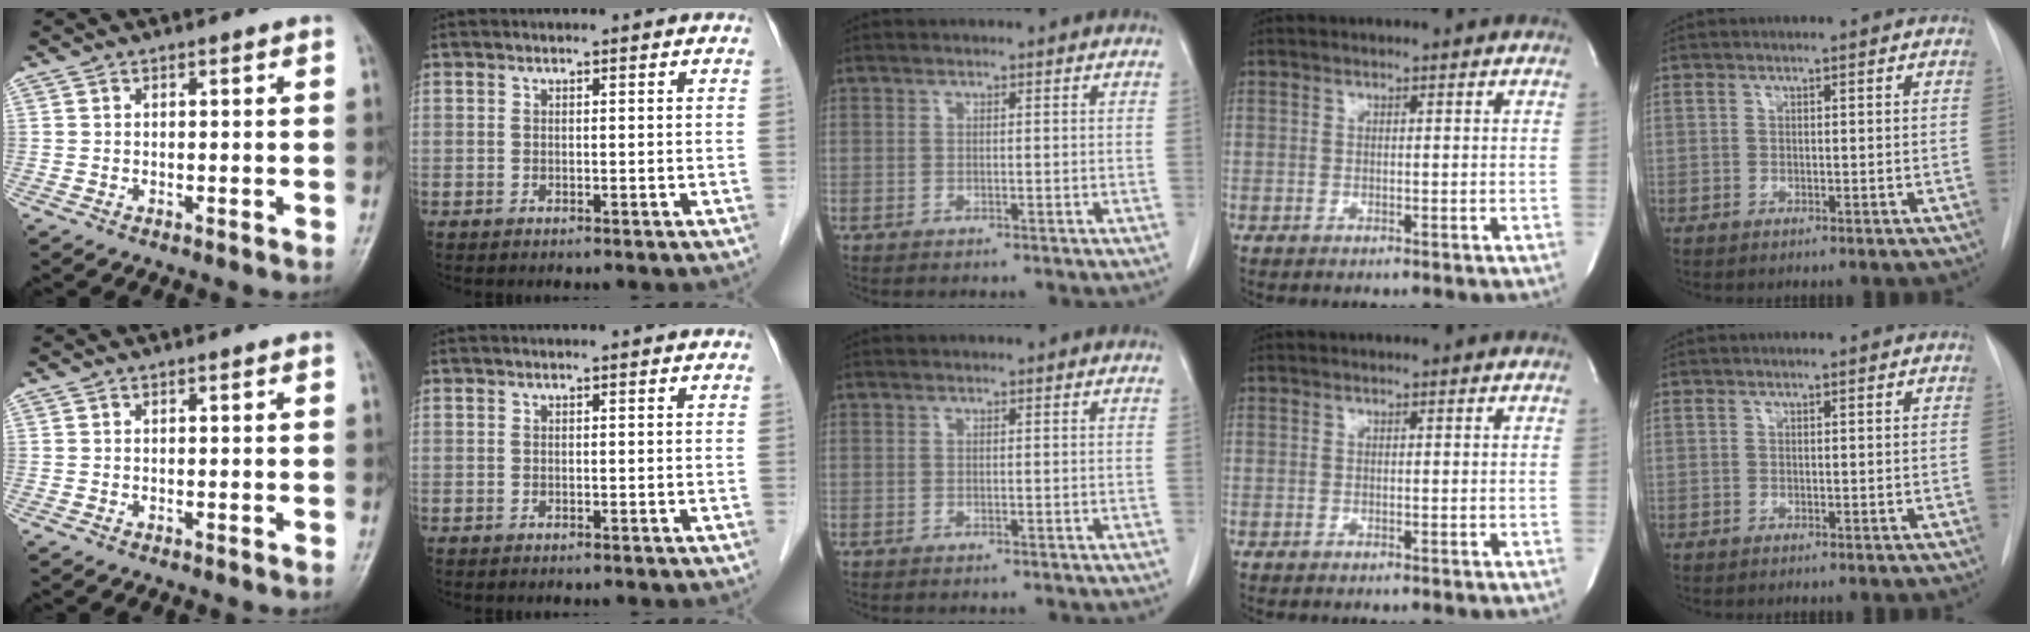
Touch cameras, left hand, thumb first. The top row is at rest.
{}